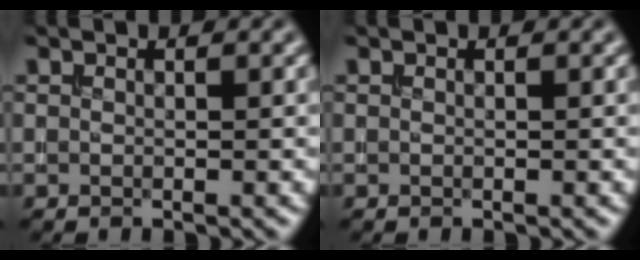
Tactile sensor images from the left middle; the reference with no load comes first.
{"total": 0.0}